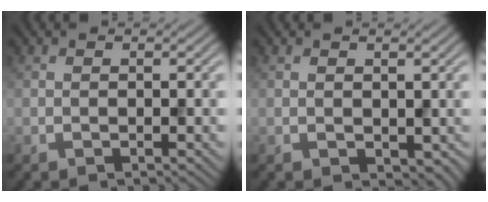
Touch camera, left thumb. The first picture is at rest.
{"total": 1.3, "force": [0.5, 0.9, 0.7], "torque": [-0.015, -0.008, 0.015]}